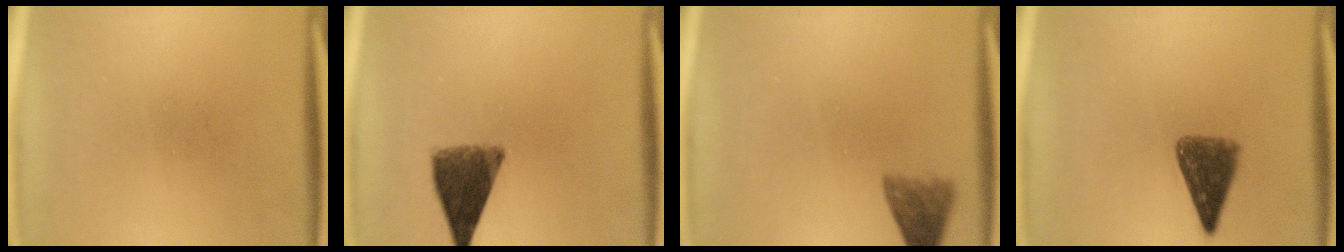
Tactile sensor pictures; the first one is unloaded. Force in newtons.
{"total": 8.7}
{"total": 3.8}
{"total": 6.2}